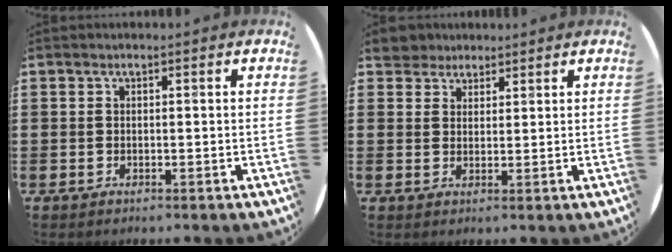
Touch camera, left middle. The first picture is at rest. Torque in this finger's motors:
{"motor_torque": [0.41, -0.37, -0.02, 0.01]}